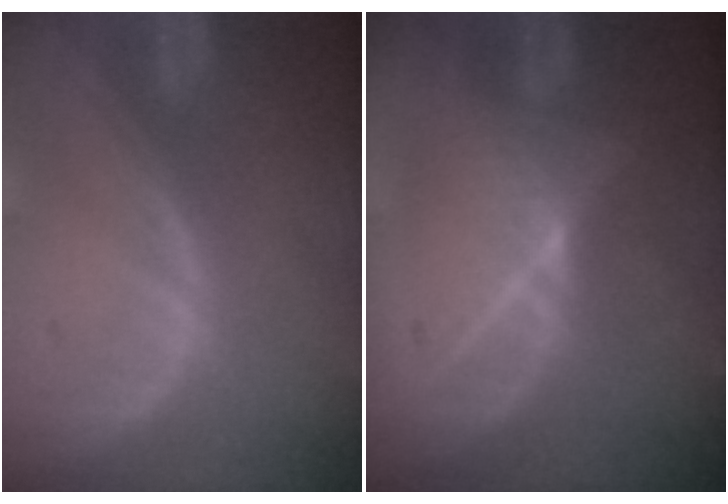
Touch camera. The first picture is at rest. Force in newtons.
{"total": 6.6, "press": 6.6, "slide": 0.6}